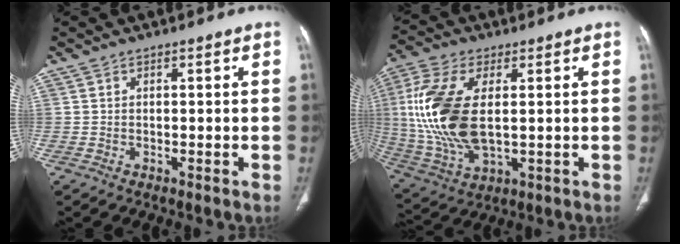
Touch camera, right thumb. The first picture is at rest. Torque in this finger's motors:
{"motor_torque": [2.38, 2.63, 2.08, 0.17, 0.64]}